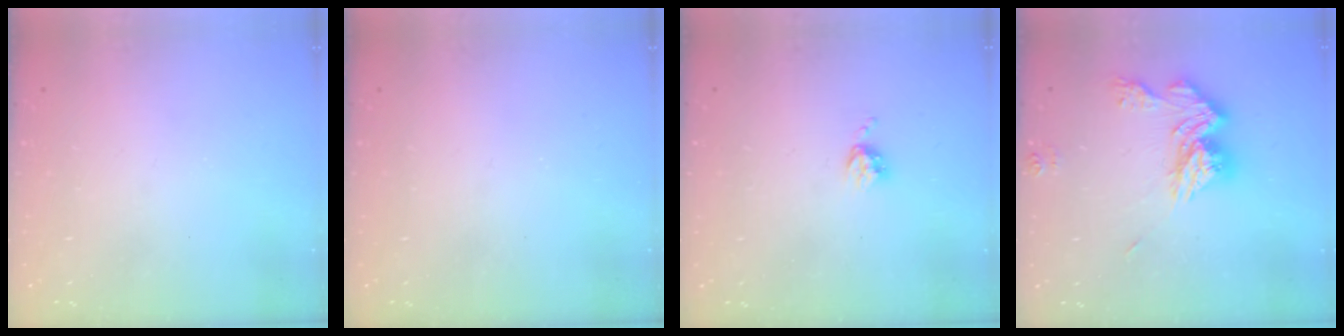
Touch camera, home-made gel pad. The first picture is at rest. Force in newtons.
{"total": 0.0}
{"total": 3.8, "press": 3.8, "slide": 0.5}
{"total": 14.6, "press": 14.5, "slide": 1.3}